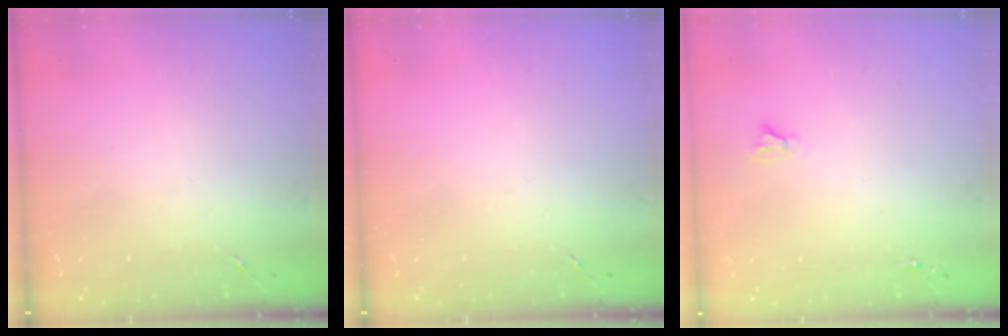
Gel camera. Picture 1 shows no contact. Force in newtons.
{"total": 0.0}
{"total": 2.7, "press": 2.7, "slide": 0.2}